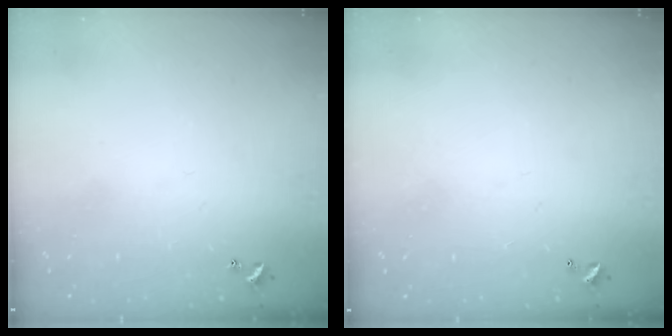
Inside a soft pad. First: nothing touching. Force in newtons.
{"total": 2.8, "press": 2.8, "slide": 0.1}